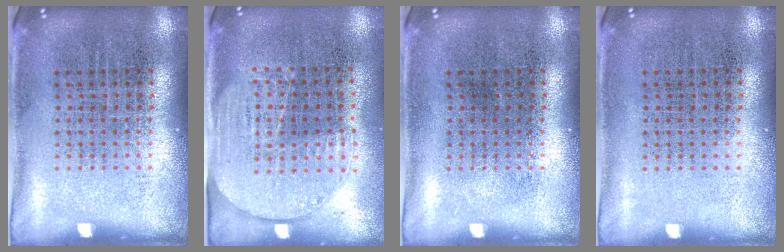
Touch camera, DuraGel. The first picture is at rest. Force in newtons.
{"total": 1.6, "press": 1.4, "slide": 0.8}
{"total": 0.0}
{"total": 0.0}